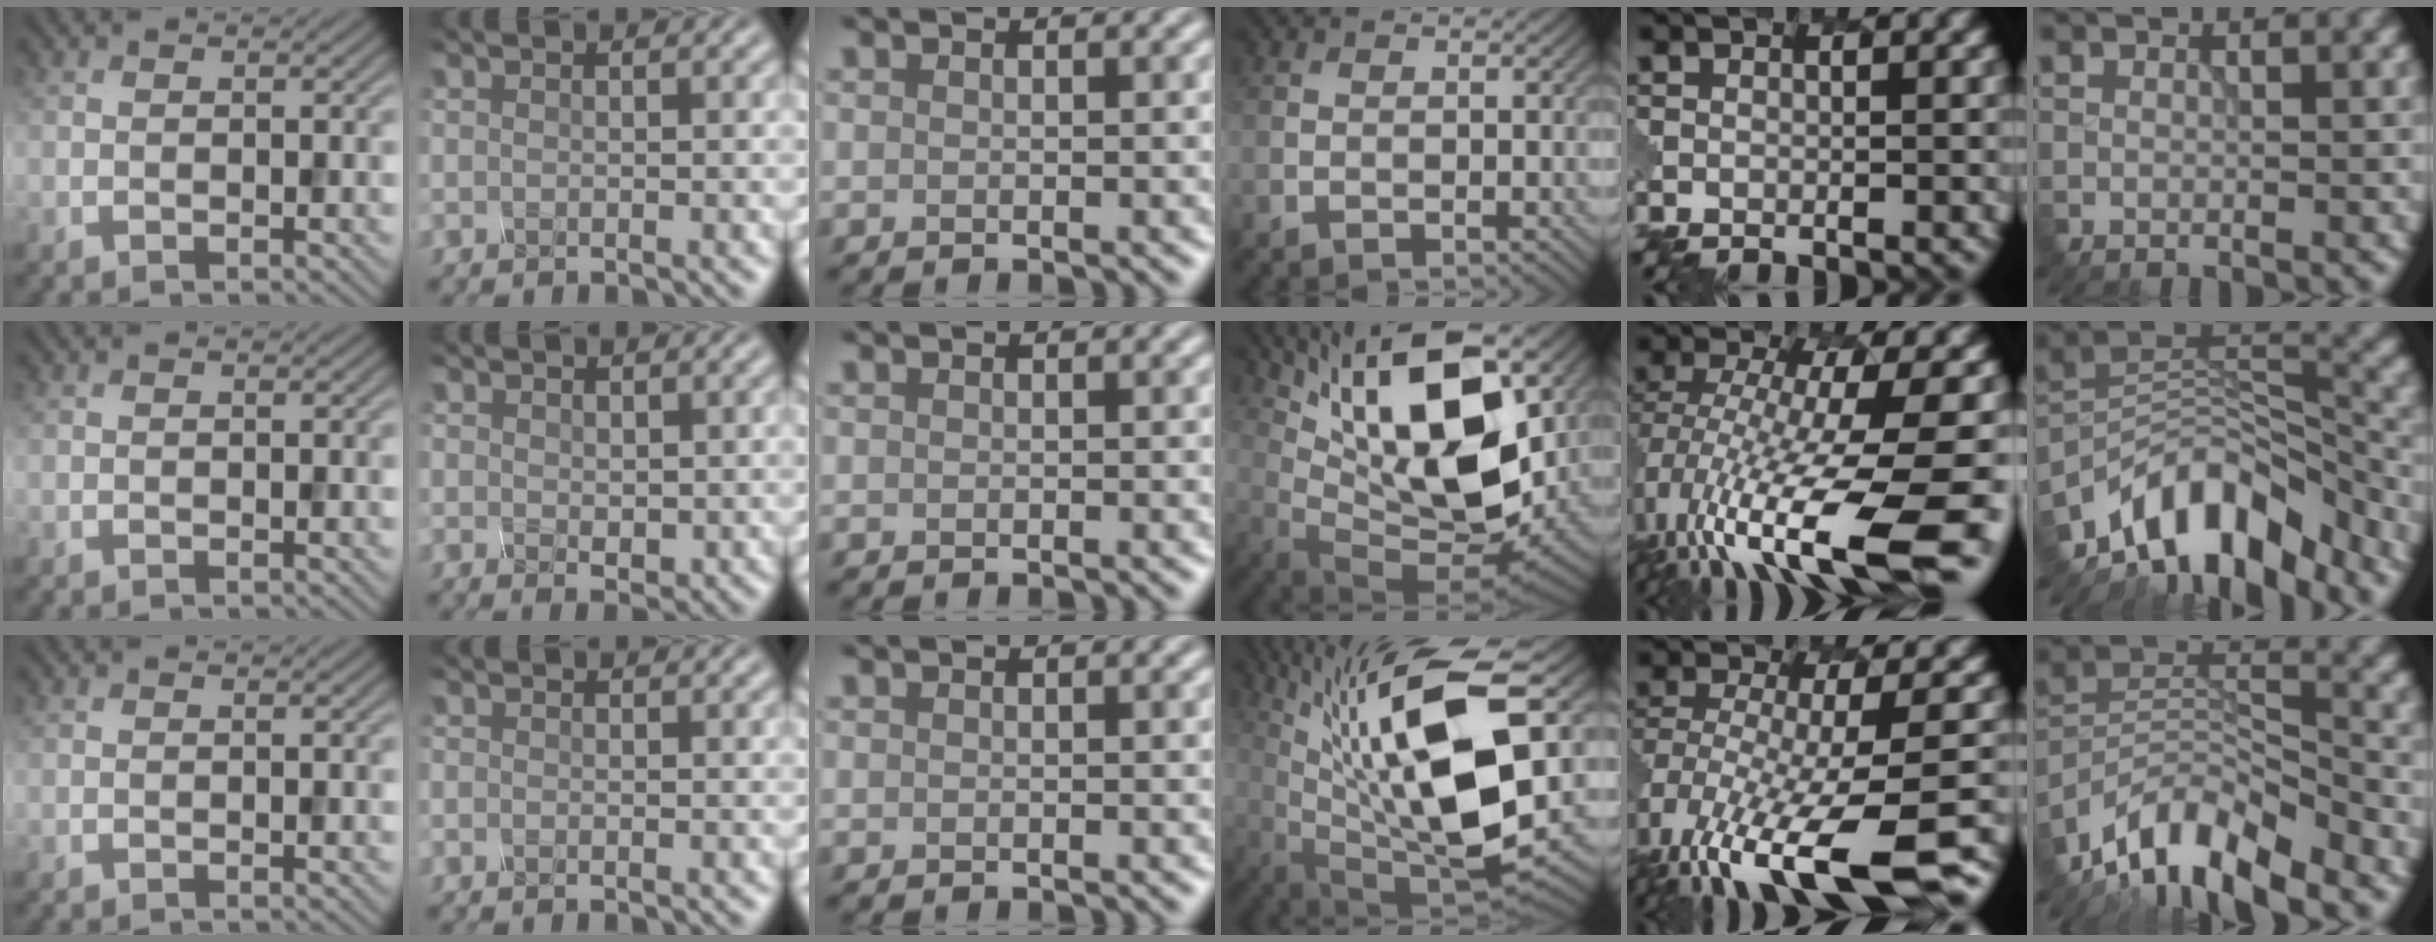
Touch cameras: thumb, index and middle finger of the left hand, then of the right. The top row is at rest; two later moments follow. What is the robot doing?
{"motion": "twist", "object": "rubiks cube"}